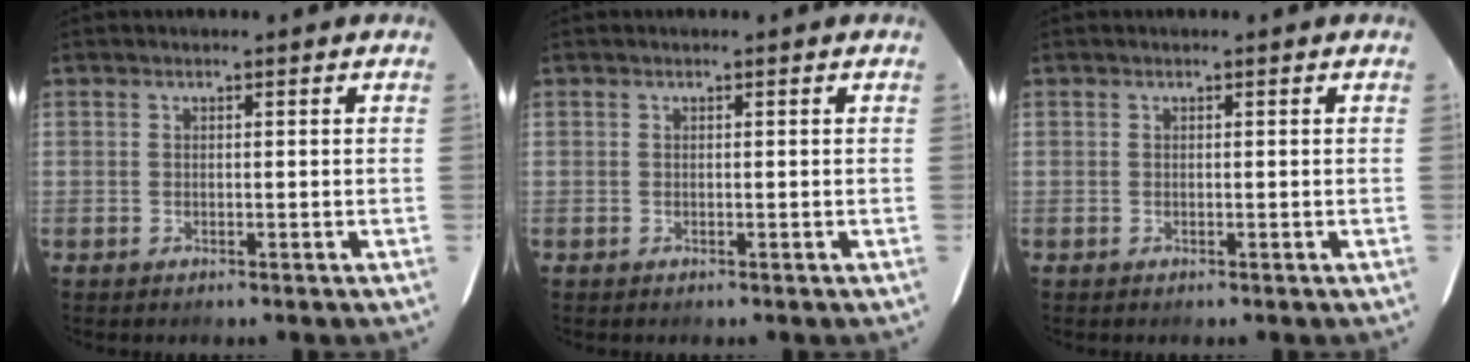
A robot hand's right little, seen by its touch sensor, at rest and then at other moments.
{"total": 0.0}
{"total": 0.0}